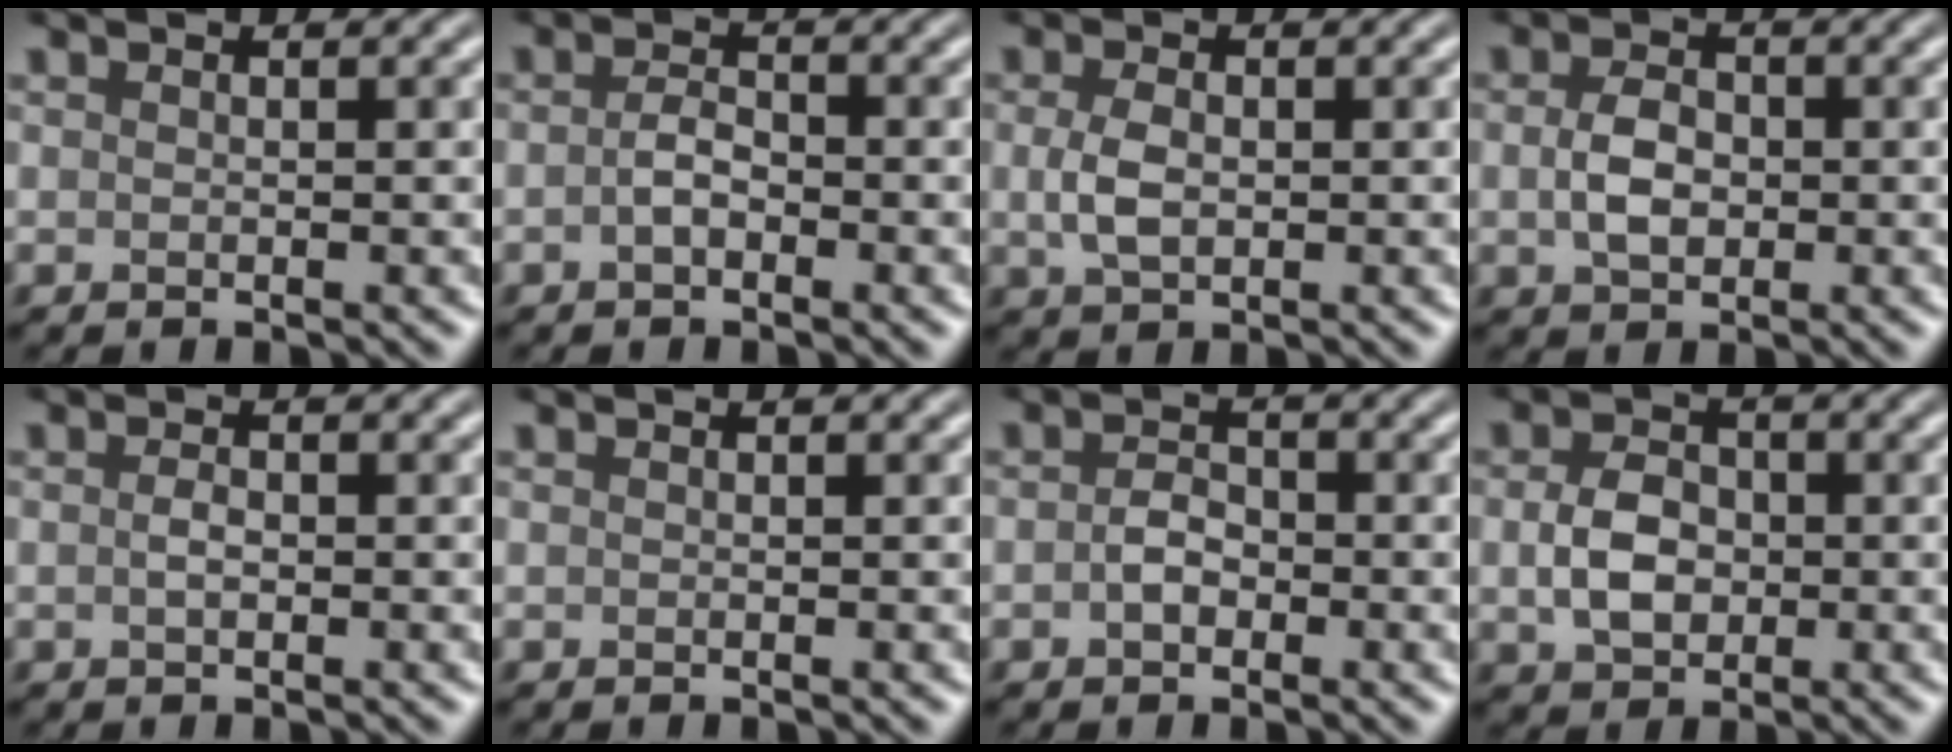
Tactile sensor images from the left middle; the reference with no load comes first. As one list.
[{"total": 1.7, "force": [-0.6, 0.9, 1.3], "torque": [-0.027, 0.004, -0.016]}, {"total": 2.6, "force": [0.0, 1.7, 2.0], "torque": [-0.048, -0.001, 0.001]}, {"total": 3.2, "force": [-0.1, 2.2, 2.3], "torque": [-0.049, -0.001, -0.005]}, {"total": 1.1, "force": [-0.1, 0.6, 1.0], "torque": [-0.021, 0.000, -0.004]}, {"total": 0.0}, {"total": 1.9, "force": [-0.5, 1.4, 1.3], "torque": [-0.026, 0.003, -0.014]}, {"total": 3.9, "force": [-0.2, 2.9, 2.6], "torque": [-0.054, -0.001, -0.009]}]